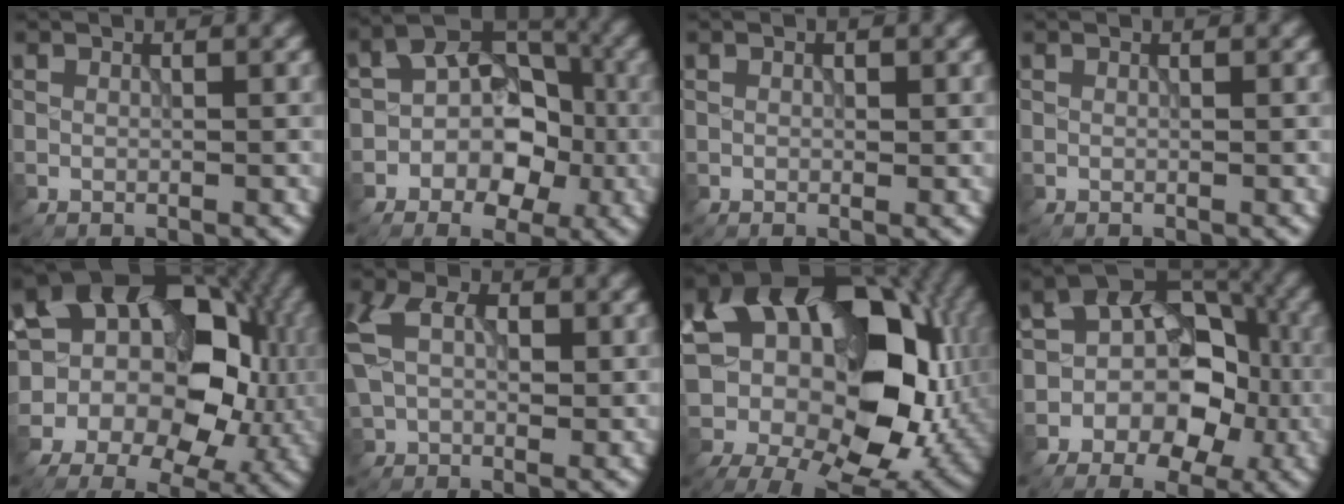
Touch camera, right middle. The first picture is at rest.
{"total": 7.5, "force": [-1.9, 5.5, 4.8], "torque": [-0.036, 0.010, -0.040]}
{"total": 0.8, "force": [0.1, 0.5, 0.6], "torque": [-0.008, 0.000, 0.002]}
{"total": 0.0}
{"total": 17.5, "force": [2.6, 13.4, 11.0], "torque": [-0.176, 0.025, 0.038]}
{"total": 6.1, "force": [1.3, 4.3, 4.1], "torque": [-0.096, 0.008, 0.022]}
{"total": 21.1, "force": [2.8, 15.6, 13.9], "torque": [-0.265, 0.009, 0.082]}
{"total": 10.5, "force": [-2.1, 8.7, 5.6], "torque": [-0.051, 0.024, -0.055]}